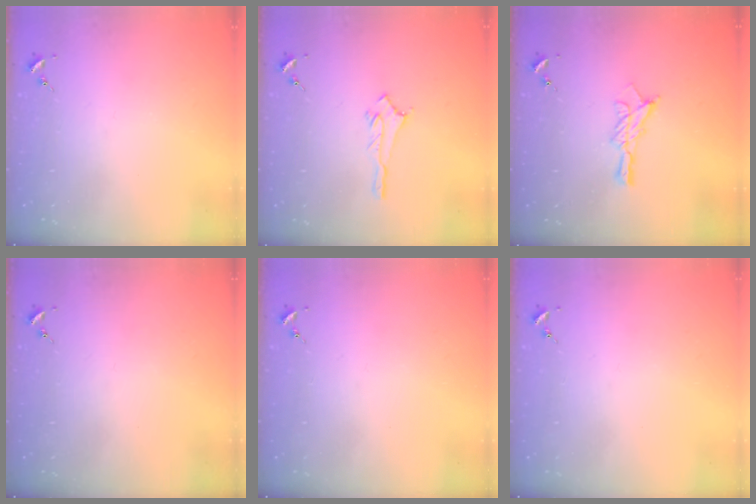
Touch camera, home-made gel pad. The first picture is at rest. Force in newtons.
{"total": 2.8, "press": 2.8, "slide": 0.3}
{"total": 9.5, "press": 9.5, "slide": 0.4}
{"total": 0.0}
{"total": 0.0}
{"total": 0.0}